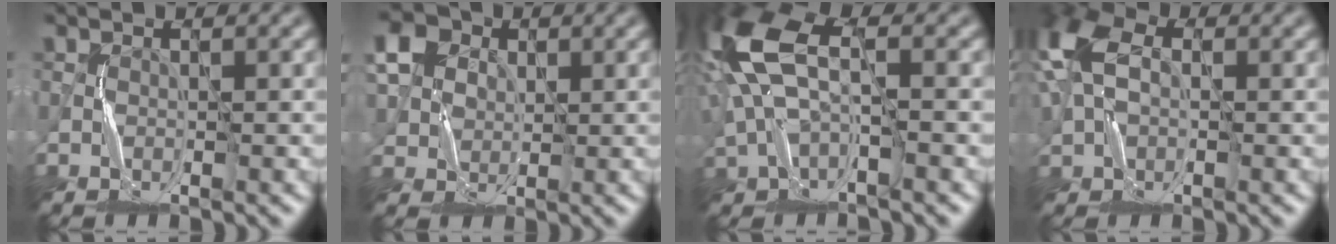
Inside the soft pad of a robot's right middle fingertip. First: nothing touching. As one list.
[{"total": 4.7, "force": [2.0, 3.8, 1.7], "torque": [-0.045, 0.009, 0.034]}, {"total": 9.4, "force": [1.3, 5.0, 7.8], "torque": [-0.190, 0.014, 0.016]}, {"total": 7.6, "force": [1.6, 5.3, 5.3], "torque": [-0.130, 0.014, 0.020]}]